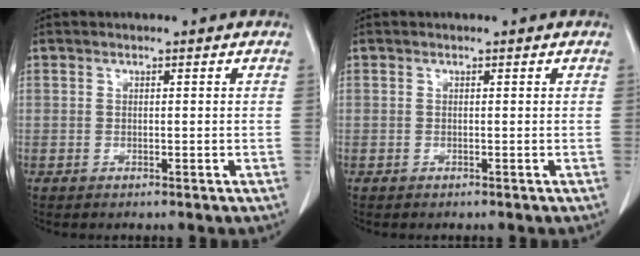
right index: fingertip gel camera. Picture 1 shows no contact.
{"total": 0.0}